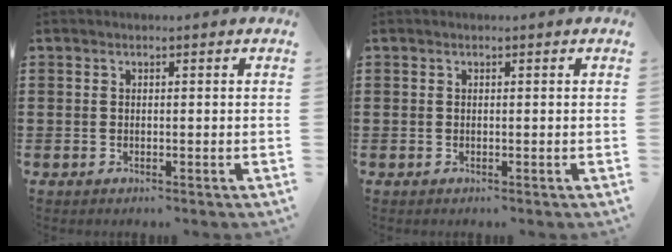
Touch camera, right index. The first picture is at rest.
{"total": 0.0}